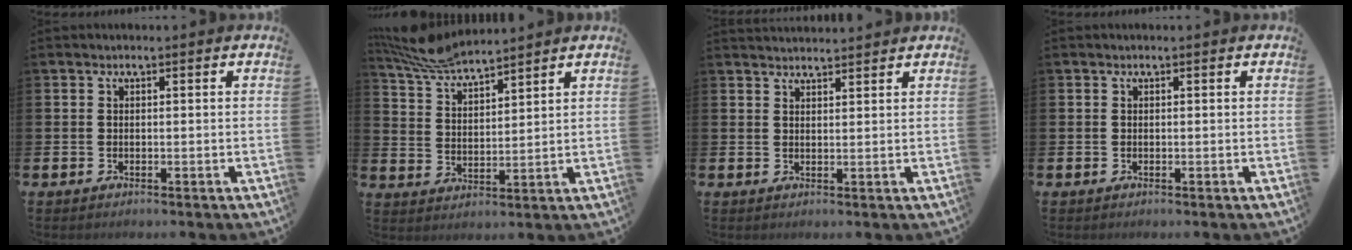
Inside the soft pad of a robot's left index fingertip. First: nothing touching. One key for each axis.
{"total": 6.8, "fx": 6.5, "fy": 0.7, "fz": 1.9, "tx": -0.057, "ty": -0.033, "tz": 0.118}
{"total": 2.3, "fx": 2.3, "fy": 0.2, "fz": 0.0, "tx": 0.005, "ty": -0.016, "tz": 0.040}
{"total": 0.0}